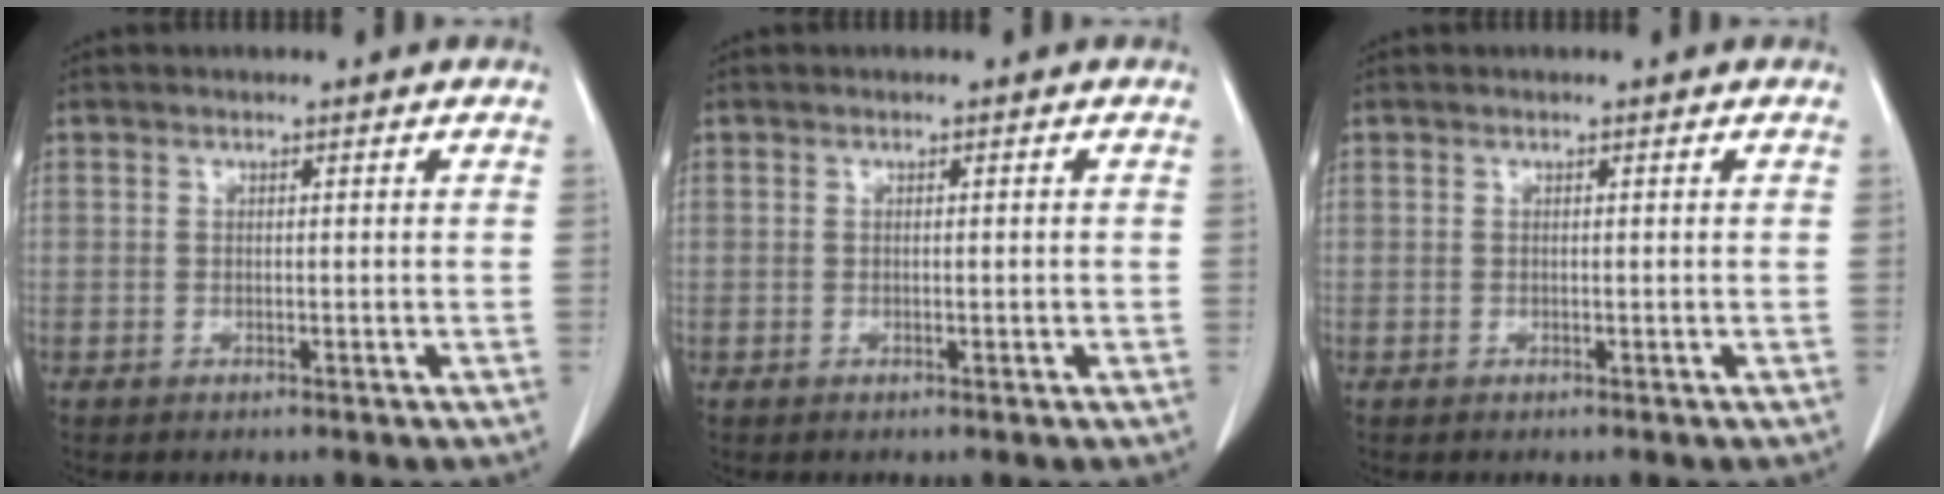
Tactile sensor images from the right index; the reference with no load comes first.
{"total": 0.6, "force": [-0.1, 0.1, 0.6], "torque": [-0.013, 0.001, 0.002]}
{"total": 0.0}